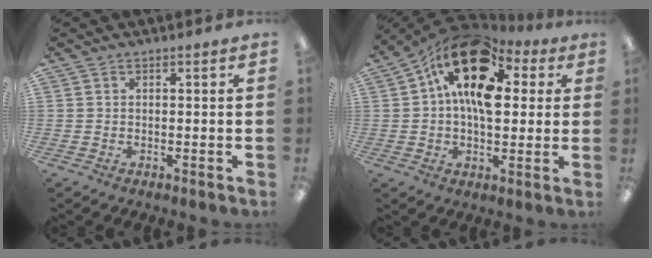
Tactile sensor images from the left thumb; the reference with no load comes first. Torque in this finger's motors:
{"motor_torque": [-0.32, 1.96, 1.46, -1.31, 0.43]}